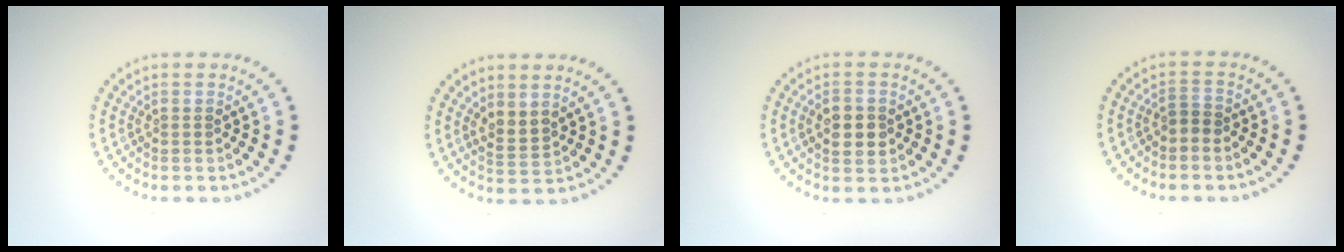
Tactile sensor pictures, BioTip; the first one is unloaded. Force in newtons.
{"total": 1.8, "press": 1.5, "slide": 0.9}
{"total": 2.9, "press": 2.9, "slide": 0.1}
{"total": 1.3, "press": 1.0, "slide": 0.8}